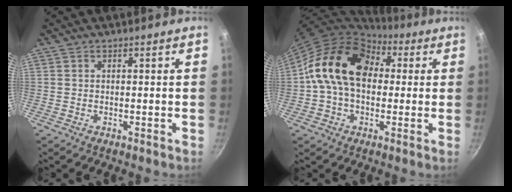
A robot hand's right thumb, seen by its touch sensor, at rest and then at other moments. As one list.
[{"total": 18.0, "force": [2.5, 13.0, 12.2], "torque": [-0.182, 0.032, 0.027]}]